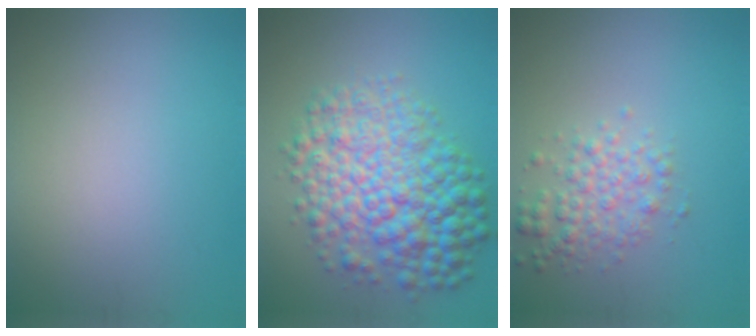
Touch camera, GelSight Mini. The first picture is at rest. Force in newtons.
{"total": 8.9, "press": 8.9, "slide": 0.1}
{"total": 2.8, "press": 2.8, "slide": 0.0}